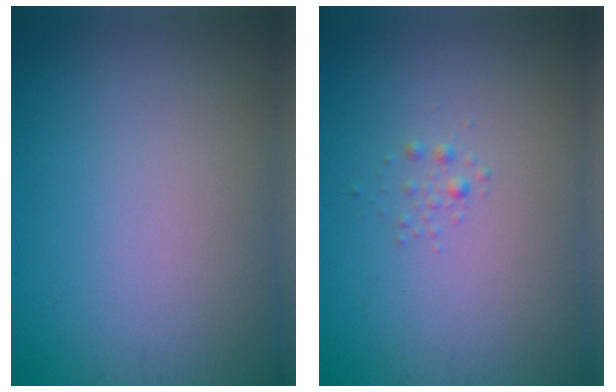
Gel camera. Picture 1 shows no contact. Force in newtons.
{"total": 0.6, "press": 0.6, "slide": 0.0}